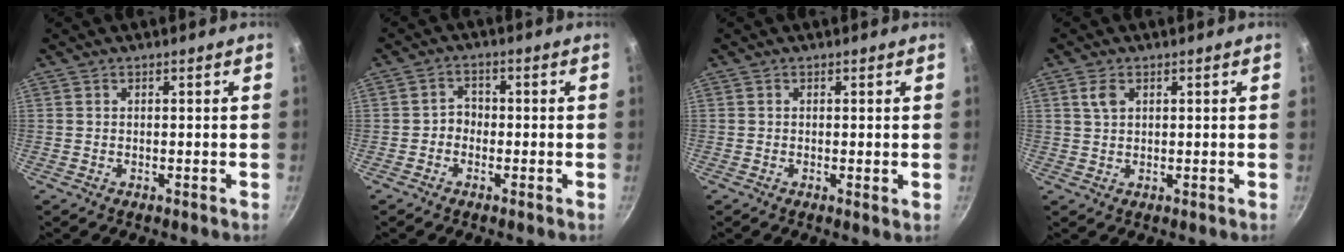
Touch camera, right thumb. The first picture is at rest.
{"total": 2.7, "force": [-1.0, 2.2, 1.1], "torque": [0.000, 0.018, -0.023]}
{"total": 0.7, "force": [0.1, 0.2, 0.7], "torque": [-0.011, -0.006, -0.003]}
{"total": 2.8, "force": [1.2, 1.8, 1.9], "torque": [-0.031, -0.001, 0.023]}